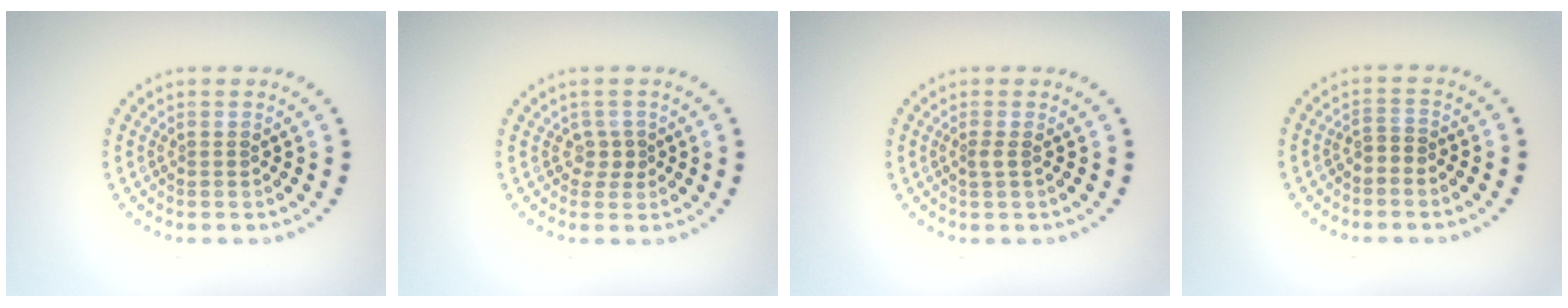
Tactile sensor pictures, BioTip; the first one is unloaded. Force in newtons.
{"total": 1.4, "press": 1.0, "slide": 1.0}
{"total": 0.9, "press": 0.6, "slide": 0.7}
{"total": 1.3, "press": 1.0, "slide": 0.9}